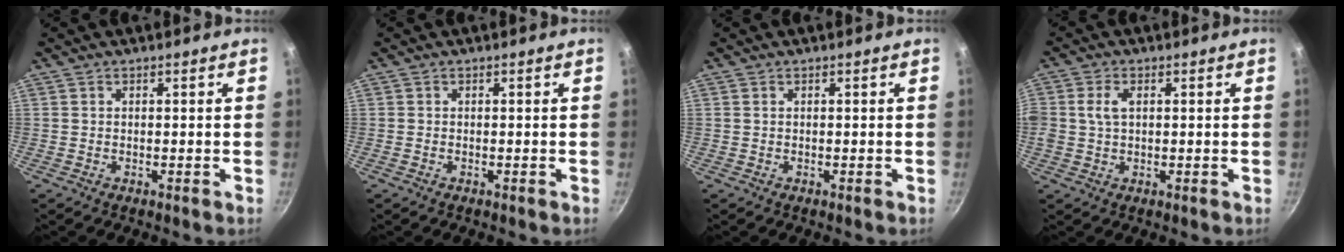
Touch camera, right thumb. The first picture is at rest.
{"total": 0.0}
{"total": 0.0}
{"total": 4.2, "force": [0.9, 2.6, 3.3], "torque": [-0.064, 0.008, 0.014]}